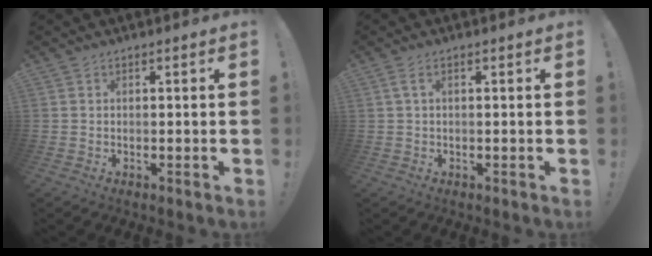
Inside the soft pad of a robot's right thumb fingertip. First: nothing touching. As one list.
[{"total": 1.9, "force": [0.4, 0.4, 1.9], "torque": [-0.035, 0.002, 0.008]}]